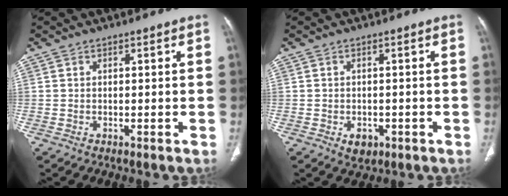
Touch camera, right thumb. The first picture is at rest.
{"total": 3.0, "force": [-1.2, 2.1, 1.7], "torque": [-0.015, 0.001, -0.010]}